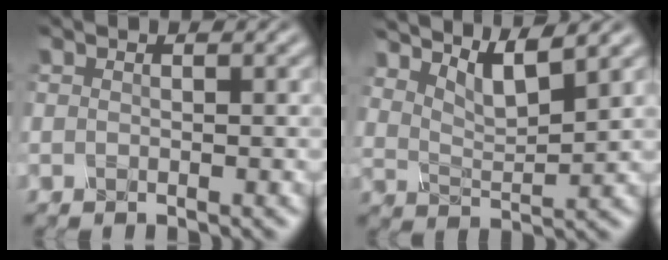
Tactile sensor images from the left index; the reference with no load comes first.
{"total": 4.1, "force": [2.9, 1.2, 2.7], "torque": [-0.062, -0.004, 0.053]}